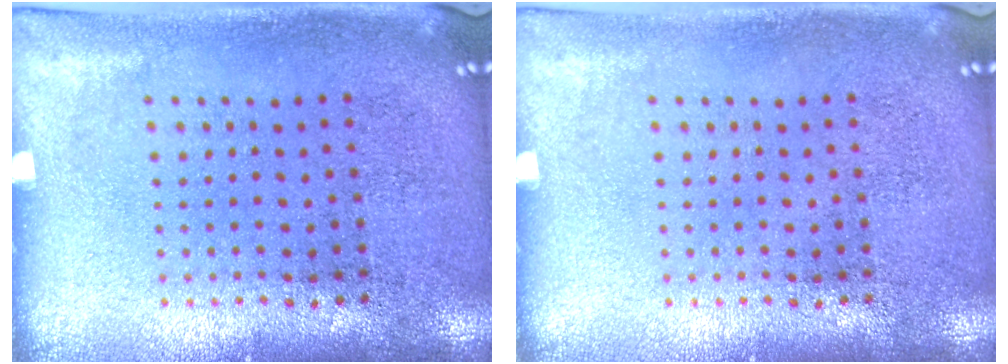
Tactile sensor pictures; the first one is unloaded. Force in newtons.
{"total": 0.0}